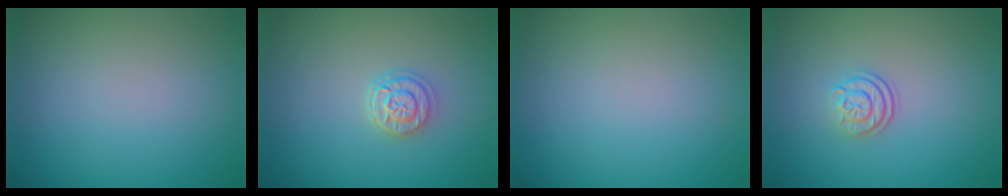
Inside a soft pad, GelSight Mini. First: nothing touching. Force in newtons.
{"total": 2.3, "press": 2.0, "slide": 1.1}
{"total": 0.0}
{"total": 2.4, "press": 1.8, "slide": 1.6}